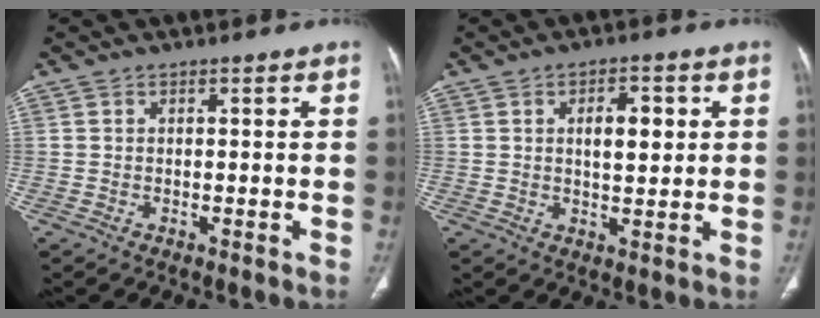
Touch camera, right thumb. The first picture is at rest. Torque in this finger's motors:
{"motor_torque": [-0.27, -0.04, 0.49, 0.50, 0.16]}